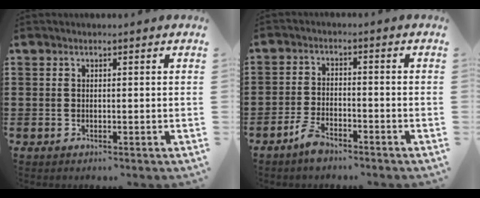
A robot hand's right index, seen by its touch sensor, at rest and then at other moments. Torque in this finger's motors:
{"motor_torque": [0.46, -0.40, 0.13, 0.08]}